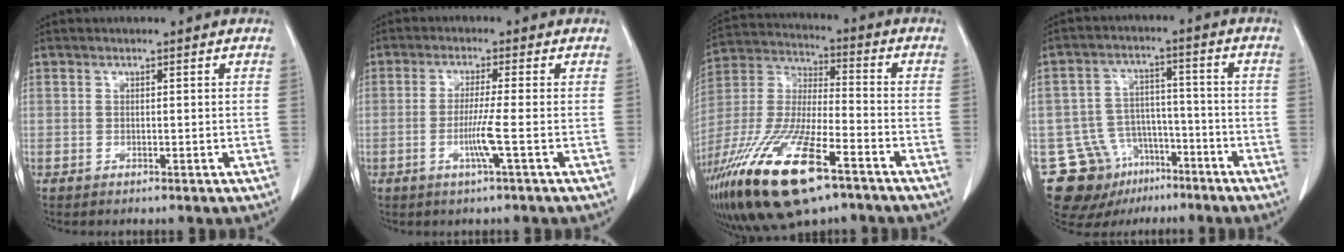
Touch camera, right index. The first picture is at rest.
{"total": 4.6, "force": [-1.3, -0.9, 4.3], "torque": [-0.081, -0.008, -0.025]}
{"total": 22.2, "force": [-12.9, 5.8, 17.0], "torque": [-0.379, -0.046, -0.236]}
{"total": 12.6, "force": [-8.1, 9.0, 3.6], "torque": [-0.066, 0.045, -0.122]}